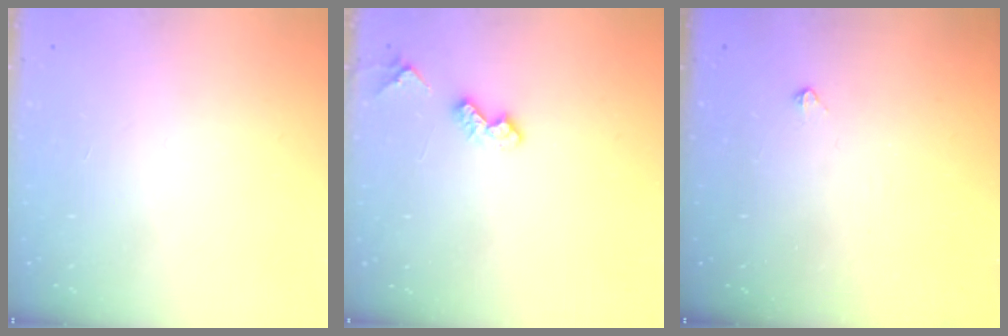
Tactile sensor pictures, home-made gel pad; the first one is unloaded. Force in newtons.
{"total": 4.9, "press": 4.9, "slide": 0.7}
{"total": 2.5, "press": 2.4, "slide": 0.4}